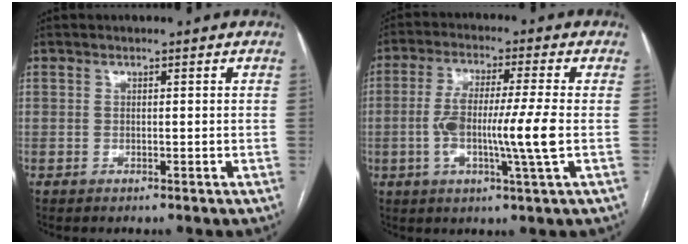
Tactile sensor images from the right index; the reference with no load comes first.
{"total": 10.5, "force": [-1.4, -0.2, 10.4], "torque": [-0.197, -0.001, -0.031]}